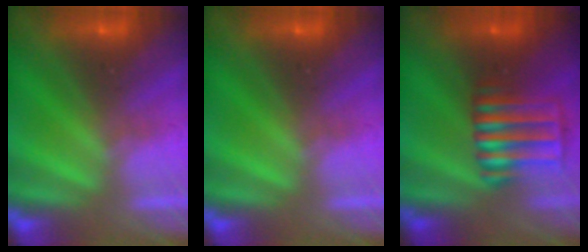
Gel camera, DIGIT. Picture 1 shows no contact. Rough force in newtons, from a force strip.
{"total": 0.0}
{"total": 7.5}